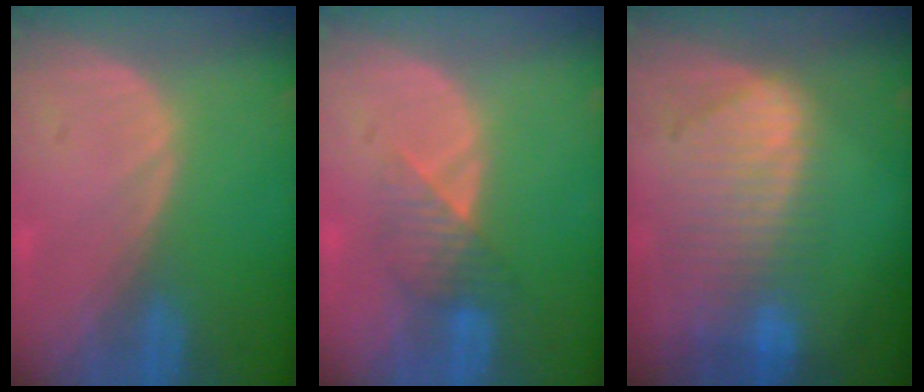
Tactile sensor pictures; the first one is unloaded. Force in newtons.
{"total": 4.0, "press": 3.6, "slide": 1.7}
{"total": 9.3, "press": 8.2, "slide": 4.4}